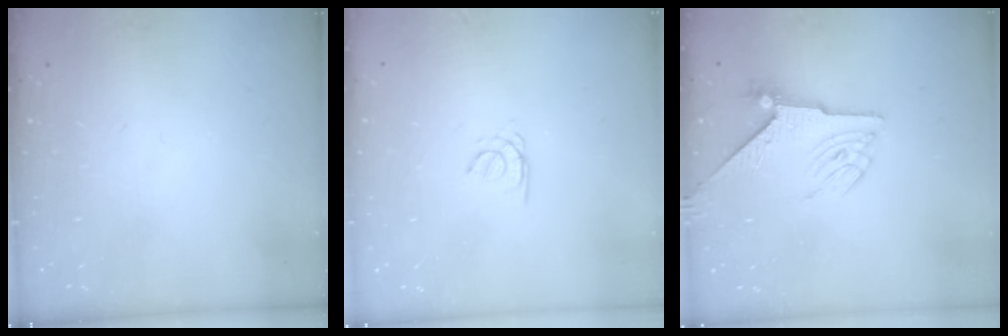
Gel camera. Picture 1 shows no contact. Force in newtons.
{"total": 1.5, "press": 1.4, "slide": 0.4}
{"total": 5.4, "press": 5.4, "slide": 0.8}